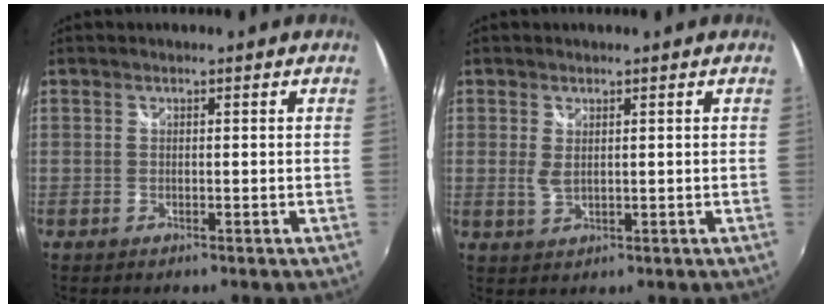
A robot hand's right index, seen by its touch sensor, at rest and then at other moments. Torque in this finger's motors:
{"motor_torque": [0.49, 0.32, 0.06, 0.04]}